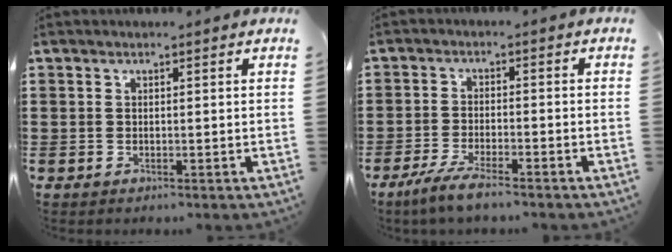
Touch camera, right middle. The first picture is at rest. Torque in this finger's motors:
{"motor_torque": [2.14, 0.00, 0.27, 0.10]}